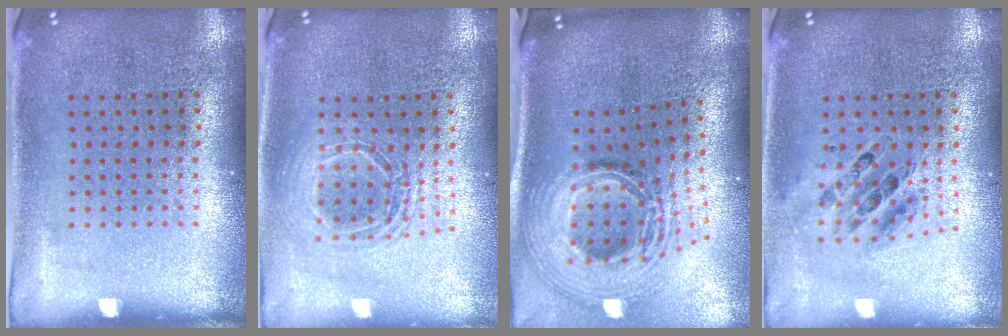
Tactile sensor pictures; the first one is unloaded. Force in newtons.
{"total": 1.7, "press": 1.4, "slide": 0.9}
{"total": 3.0, "press": 2.1, "slide": 2.1}
{"total": 0.7, "press": 0.7, "slide": 0.1}